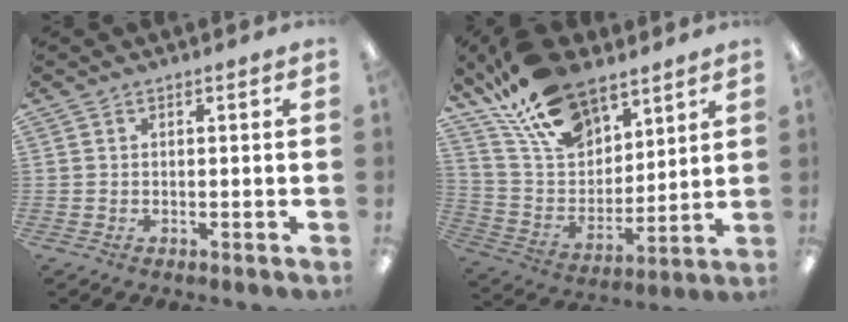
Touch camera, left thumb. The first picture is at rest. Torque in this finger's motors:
{"motor_torque": [1.80, 1.61, 1.39, -1.38, 0.23]}